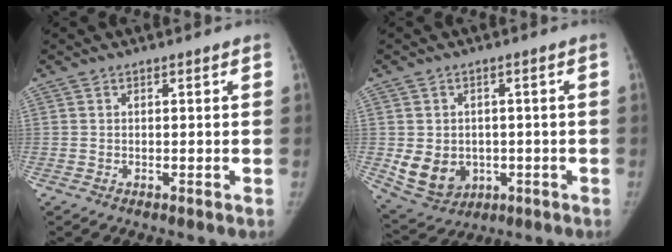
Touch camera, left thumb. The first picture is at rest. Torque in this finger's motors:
{"motor_torque": [0.06, 0.11, 0.48, -0.48, 0.03]}